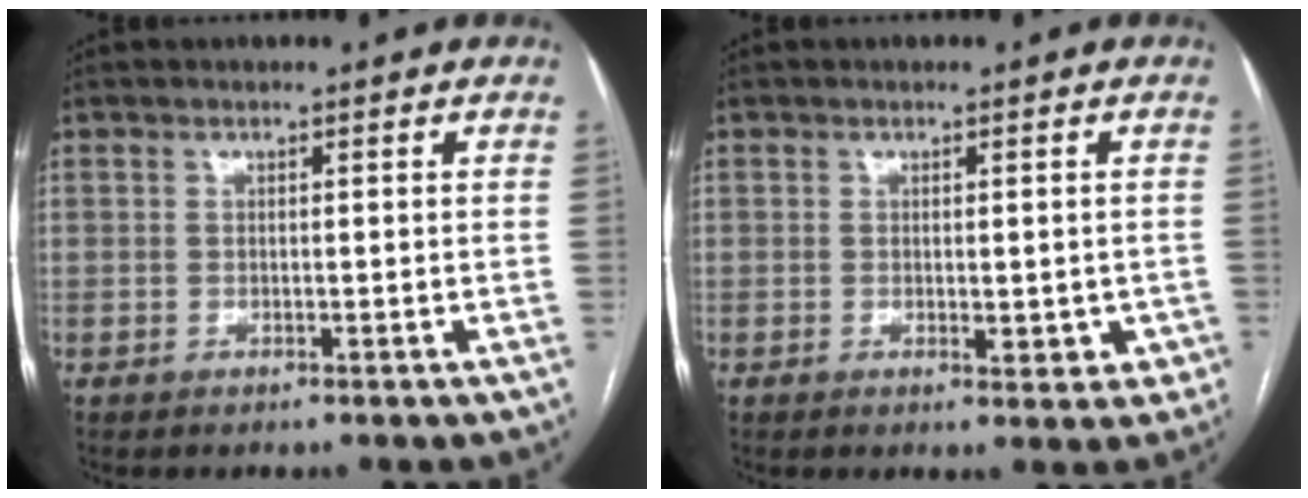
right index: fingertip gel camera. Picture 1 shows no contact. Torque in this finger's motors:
{"motor_torque": [-0.22, 0.21, -0.03, 0.01]}